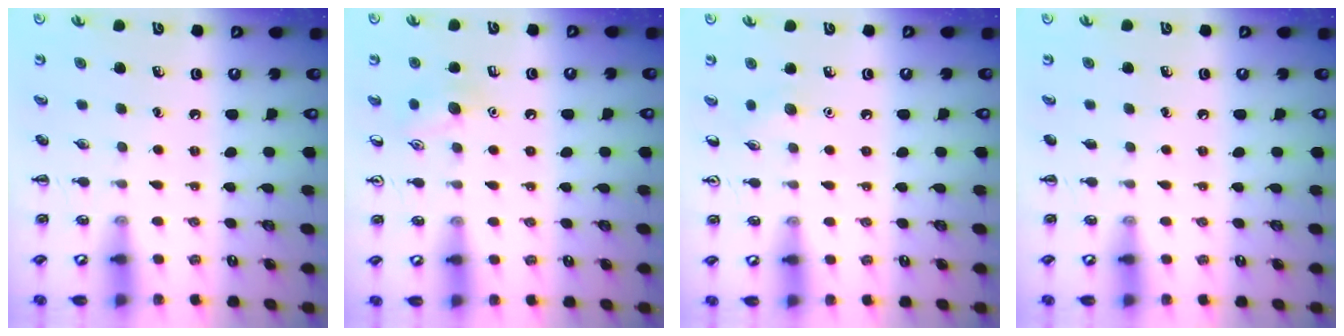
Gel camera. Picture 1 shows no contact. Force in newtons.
{"total": 7.7, "press": 7.6, "slide": 1.6}
{"total": 4.0, "press": 3.8, "slide": 1.4}
{"total": 0.0}